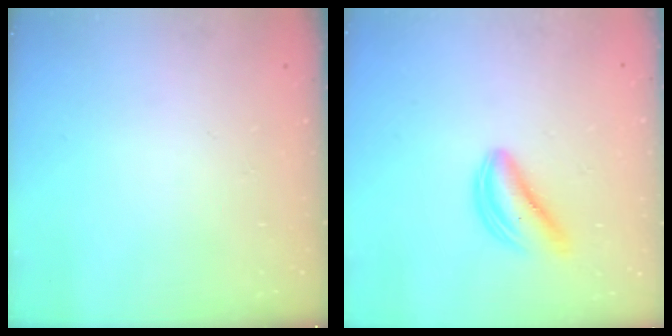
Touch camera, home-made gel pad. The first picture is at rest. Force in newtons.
{"total": 5.5, "press": 5.5, "slide": 0.6}